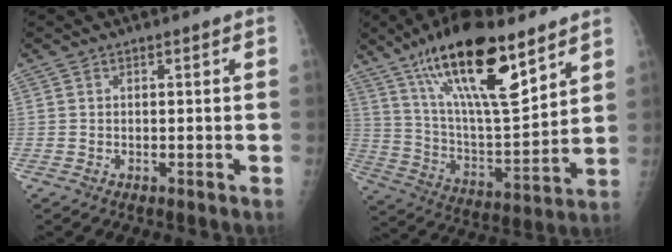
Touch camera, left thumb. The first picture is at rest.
{"total": 22.6, "force": [13.8, 7.1, 16.5], "torque": [-0.264, -0.056, 0.247]}